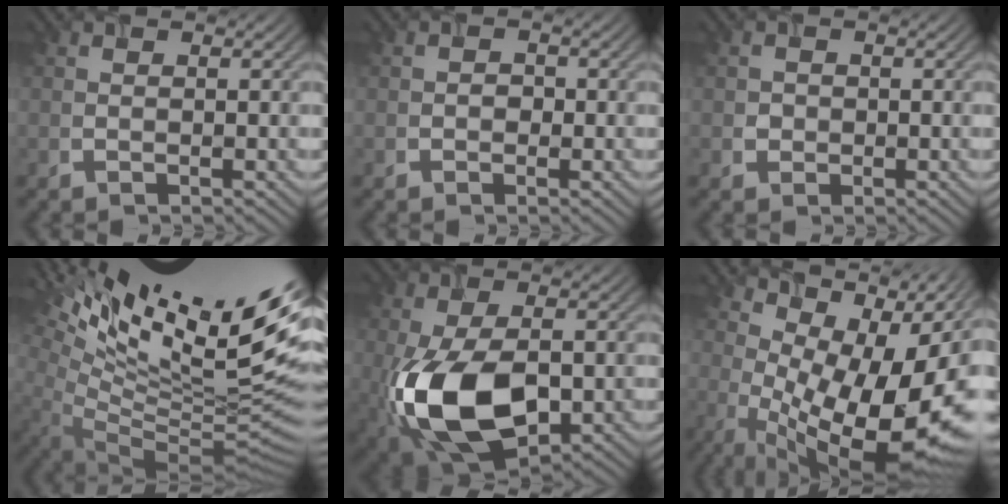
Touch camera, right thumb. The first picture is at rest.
{"total": 1.1, "force": [-0.5, 1.0, 0.1], "torque": [0.002, -0.003, -0.009]}
{"total": 1.3, "force": [-0.2, 1.3, 0.0], "torque": [-0.001, -0.003, -0.002]}
{"total": 17.7, "force": [7.3, 6.0, 15.0], "torque": [-0.229, 0.012, 0.131]}
{"total": 14.3, "force": [-4.9, 8.1, 10.7], "torque": [-0.231, -0.044, -0.078]}
{"total": 15.9, "force": [1.7, 7.9, 13.7], "torque": [-0.185, 0.004, 0.044]}